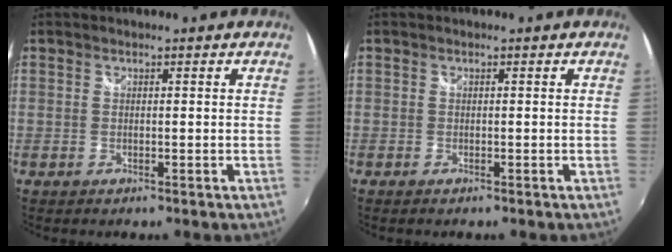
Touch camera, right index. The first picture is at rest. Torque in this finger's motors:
{"motor_torque": [0.17, -0.13, 0.02, 0.01]}